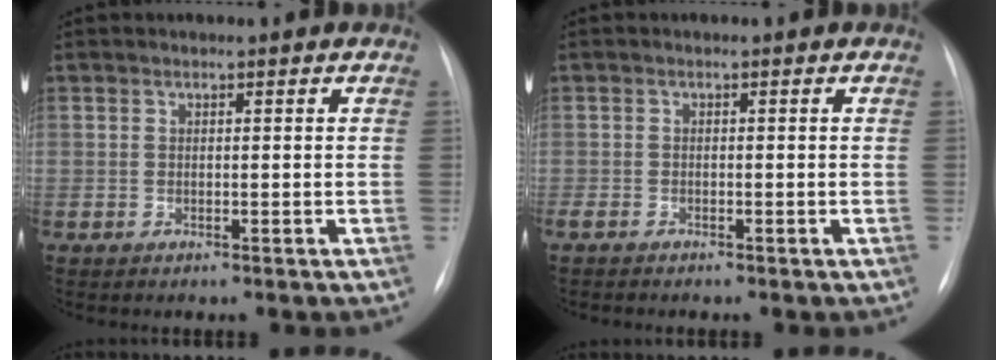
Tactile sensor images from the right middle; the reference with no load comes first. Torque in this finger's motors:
{"motor_torque": [1.09, -1.04, 0.49, 0.19]}